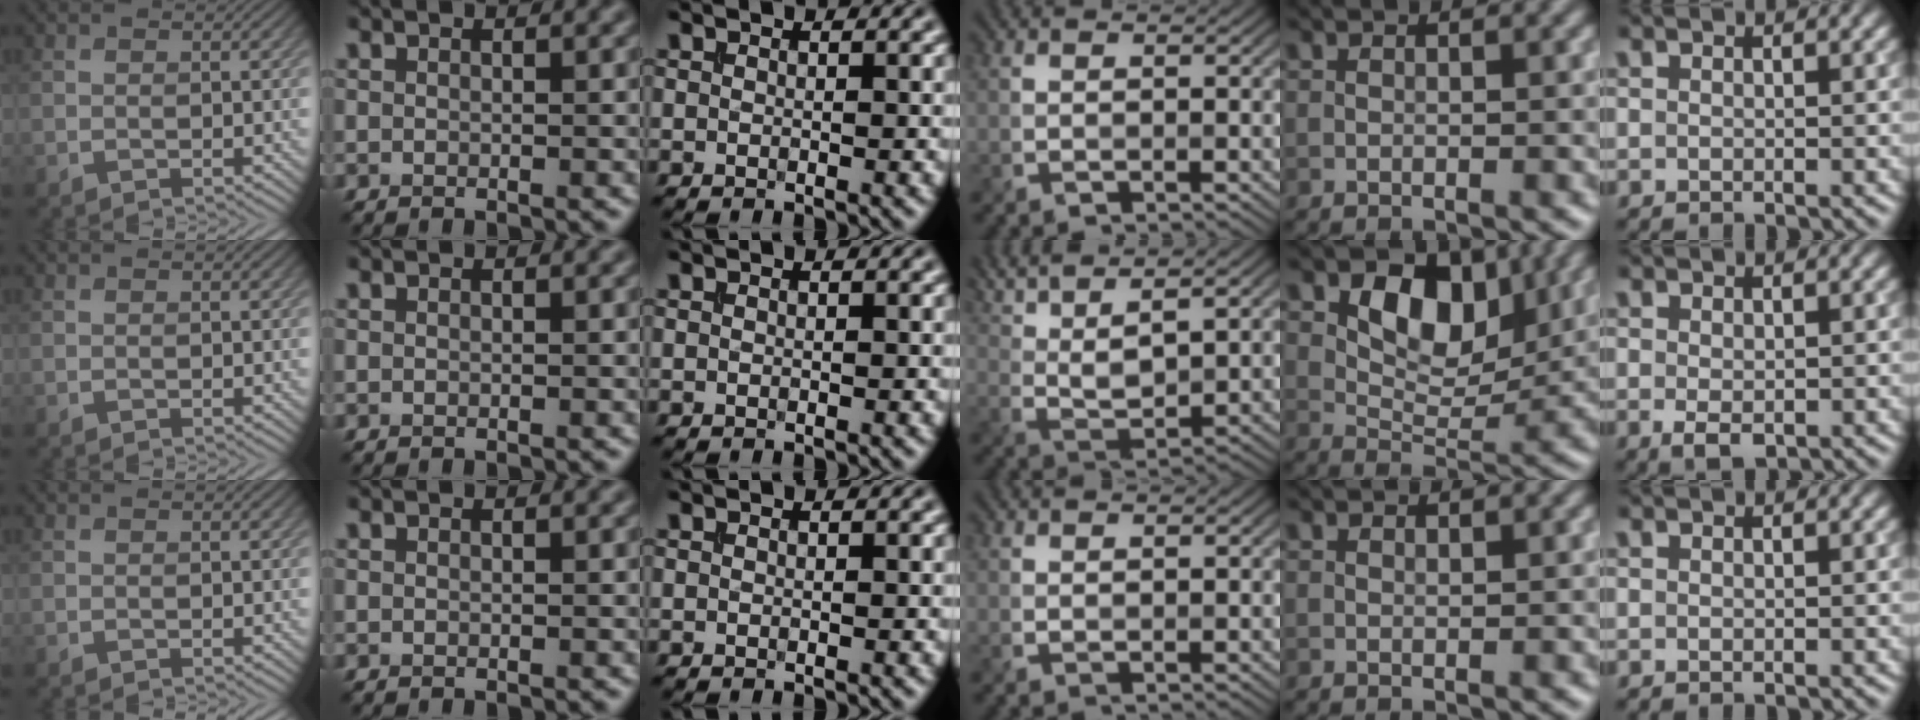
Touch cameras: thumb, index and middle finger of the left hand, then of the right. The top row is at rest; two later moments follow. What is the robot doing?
{"motion": "extract", "object": "file holder"}